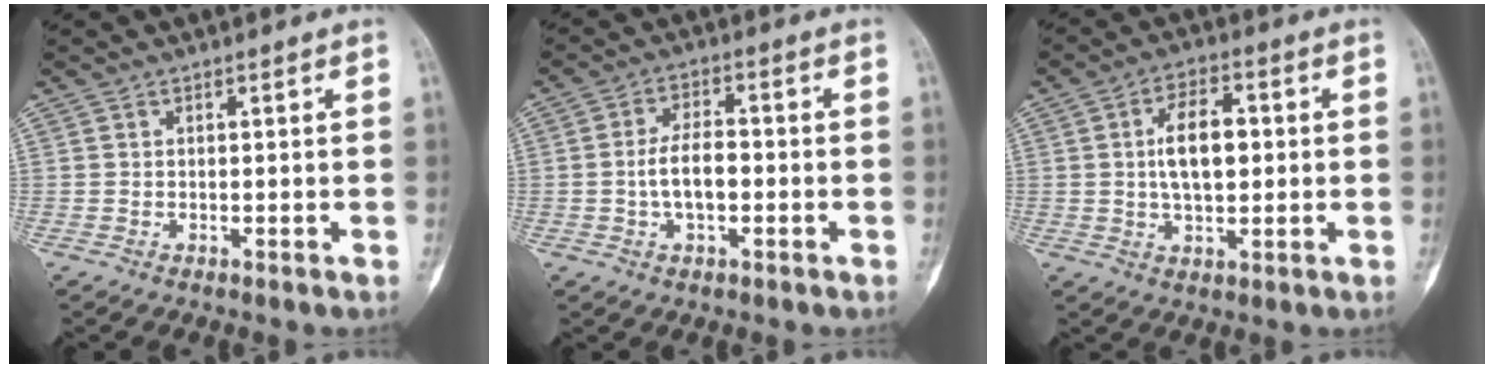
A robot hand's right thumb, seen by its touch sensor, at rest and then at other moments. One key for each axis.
{"total": 6.8, "fx": -1.1, "fy": 3.5, "fz": 5.7, "tx": -0.103, "ty": 0.017, "tz": -0.023}
{"total": 9.8, "fx": 0.9, "fy": 5.2, "fz": 8.3, "tx": -0.128, "ty": 0.006, "tz": 0.015}